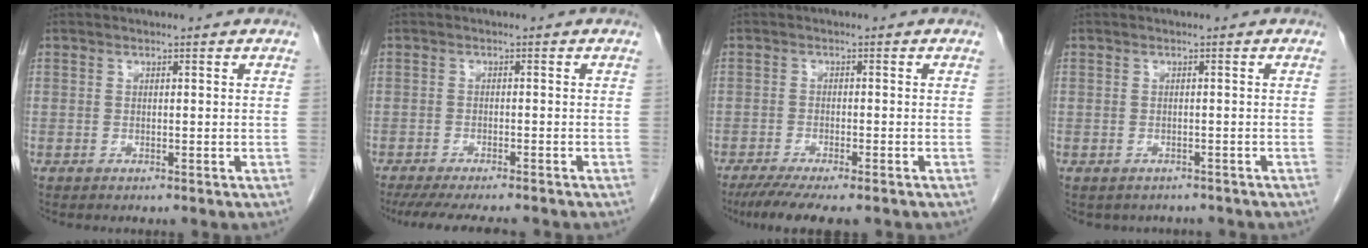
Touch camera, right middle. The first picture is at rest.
{"total": 11.3, "force": [-9.9, 2.0, 5.1], "torque": [-0.076, -0.013, -0.134]}
{"total": 8.5, "force": [-6.7, 1.3, 5.0], "torque": [-0.073, -0.016, -0.104]}
{"total": 3.3, "force": [-2.8, 1.8, 0.3], "torque": [-0.005, 0.006, -0.032]}